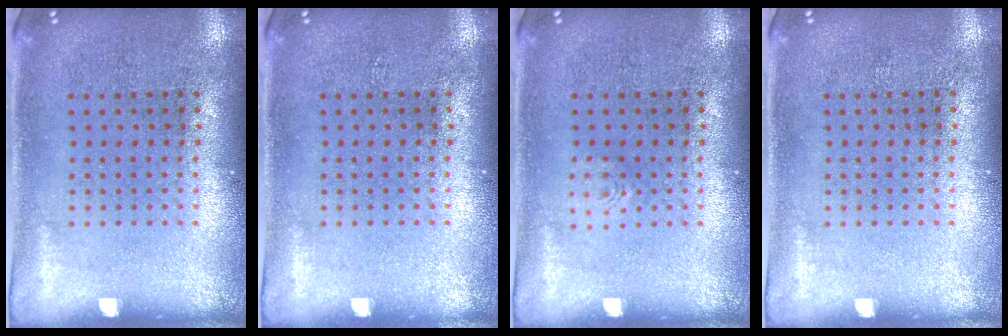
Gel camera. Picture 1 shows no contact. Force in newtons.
{"total": 0.0}
{"total": 0.6, "press": 0.6, "slide": 0.2}
{"total": 0.0}